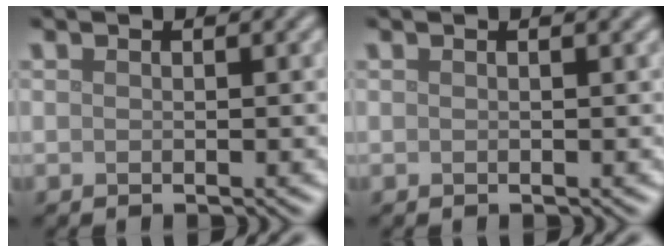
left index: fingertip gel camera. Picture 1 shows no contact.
{"total": 0.8, "force": [0.3, 0.2, 0.7], "torque": [-0.008, 0.006, 0.004]}